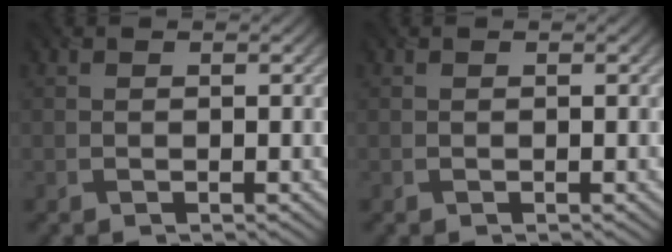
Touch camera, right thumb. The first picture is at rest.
{"total": 0.0}